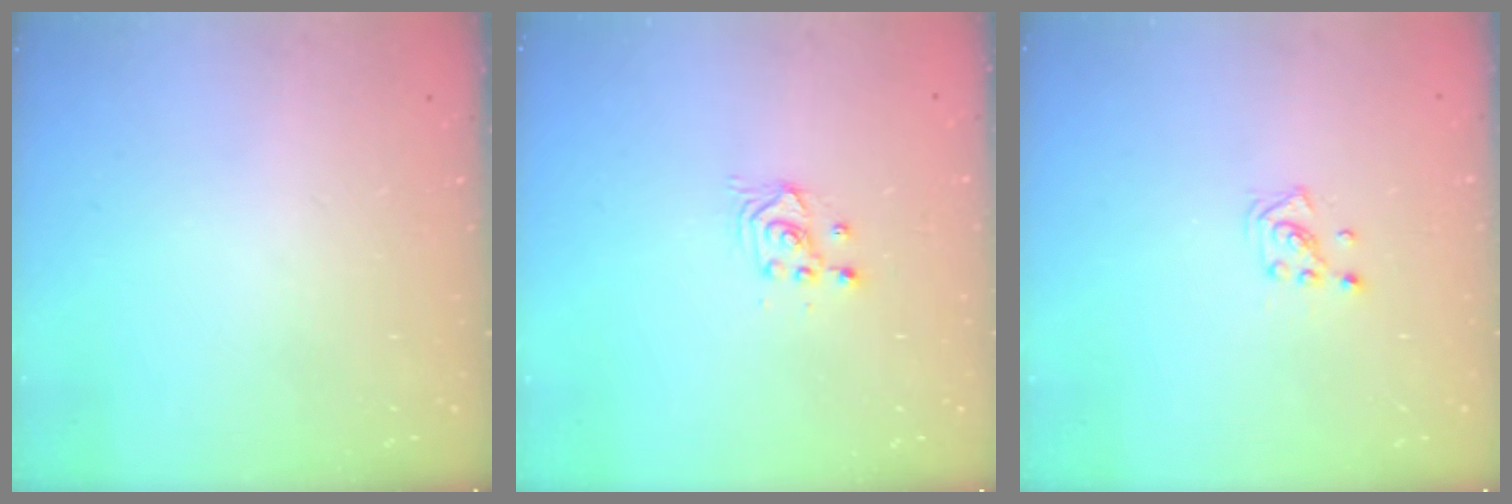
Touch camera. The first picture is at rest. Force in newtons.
{"total": 2.5, "press": 2.5, "slide": 0.1}
{"total": 2.1, "press": 2.0, "slide": 0.8}